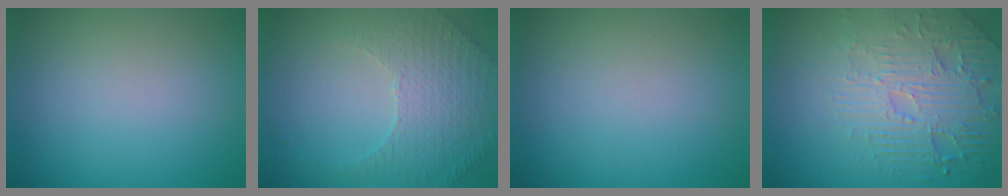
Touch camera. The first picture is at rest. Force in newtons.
{"total": 5.2, "press": 3.6, "slide": 3.8}
{"total": 0.0}
{"total": 4.7, "press": 4.4, "slide": 1.6}